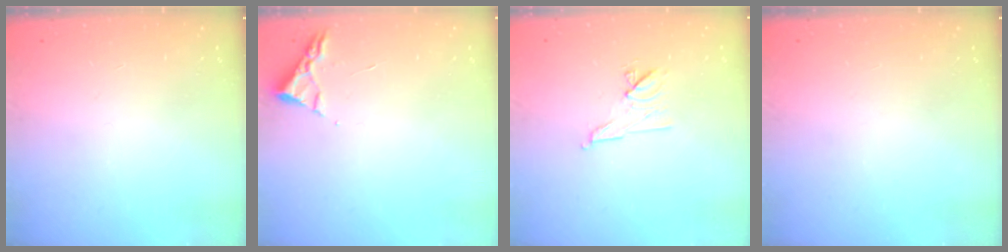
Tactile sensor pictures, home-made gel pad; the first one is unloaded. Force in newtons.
{"total": 3.0, "press": 2.9, "slide": 0.4}
{"total": 7.5, "press": 7.4, "slide": 1.3}
{"total": 0.0}